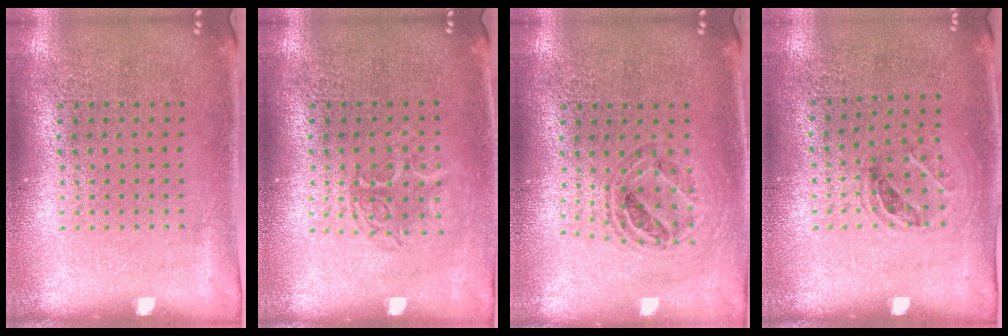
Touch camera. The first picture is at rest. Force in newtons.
{"total": 1.2, "press": 1.1, "slide": 0.4}
{"total": 0.7, "press": 0.7, "slide": 0.0}
{"total": 1.0, "press": 0.7, "slide": 0.7}